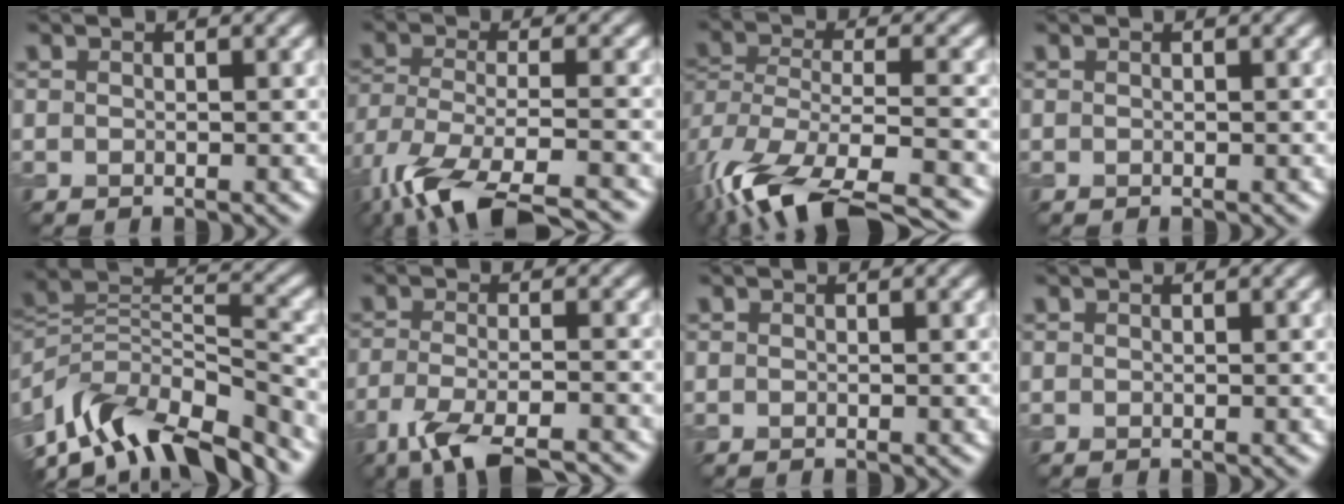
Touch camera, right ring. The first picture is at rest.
{"total": 10.7, "force": [-7.8, 3.1, 6.6], "torque": [-0.138, -0.032, -0.135]}
{"total": 15.1, "force": [-10.6, 6.4, 8.8], "torque": [-0.186, -0.041, -0.144]}
{"total": 0.0}
{"total": 11.8, "force": [-8.0, 5.2, 7.0], "torque": [-0.134, 0.029, -0.151]}
{"total": 6.2, "force": [-4.6, 1.3, 4.0], "torque": [-0.074, -0.010, -0.086]}
{"total": 0.0}
{"total": 0.0}